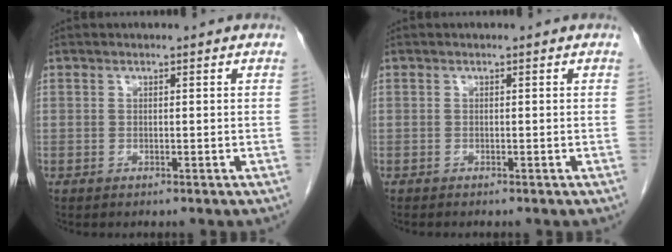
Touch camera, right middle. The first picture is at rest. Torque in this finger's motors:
{"motor_torque": [0.24, -0.04, 0.04, 0.01]}